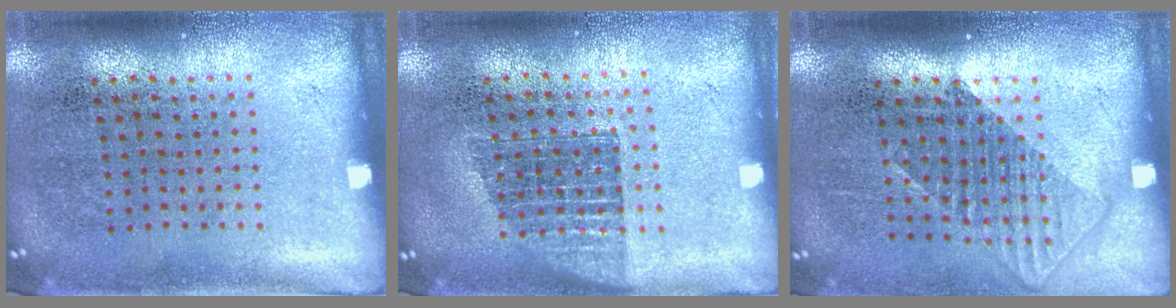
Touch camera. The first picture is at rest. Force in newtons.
{"total": 1.4, "press": 1.2, "slide": 0.7}
{"total": 1.2, "press": 1.0, "slide": 0.8}